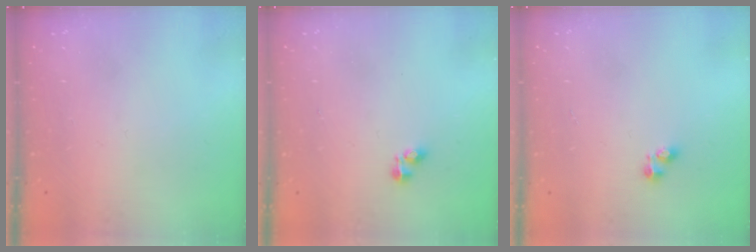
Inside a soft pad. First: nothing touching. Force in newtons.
{"total": 2.5, "press": 2.5, "slide": 0.4}
{"total": 2.9, "press": 2.9, "slide": 0.4}